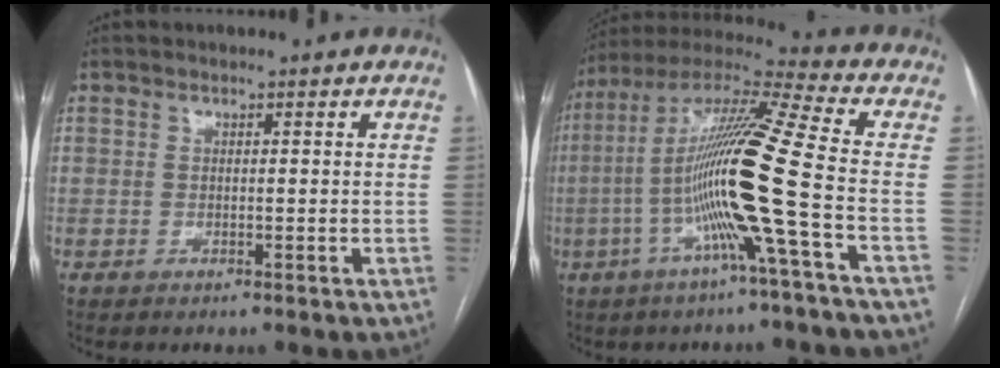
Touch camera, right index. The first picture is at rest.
{"total": 17.3, "force": [-4.1, -1.8, 16.8], "torque": [-0.317, 0.004, -0.092]}